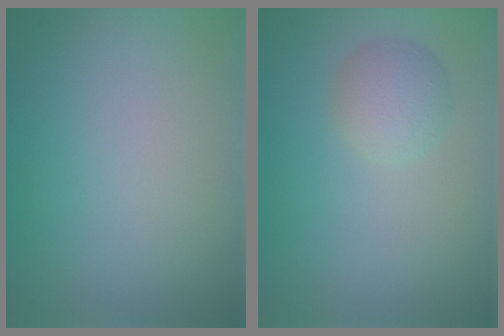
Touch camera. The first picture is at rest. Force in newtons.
{"total": 2.3, "press": 2.3, "slide": 0.0}